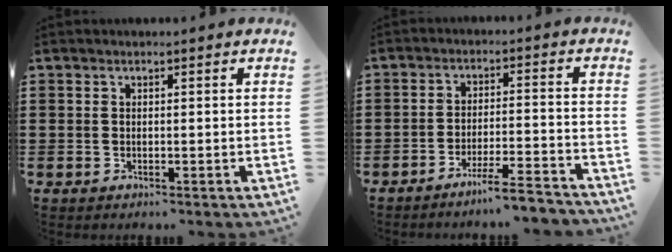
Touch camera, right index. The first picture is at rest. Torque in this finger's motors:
{"motor_torque": [1.19, 0.94, -0.02, -0.01]}